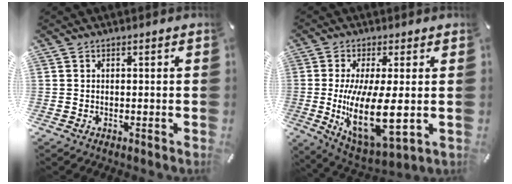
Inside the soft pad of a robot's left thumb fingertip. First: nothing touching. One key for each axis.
{"total": 16.7, "fx": 0.0, "fy": 6.8, "fz": 15.2, "tx": -0.299, "ty": -0.029, "tz": 0.004}